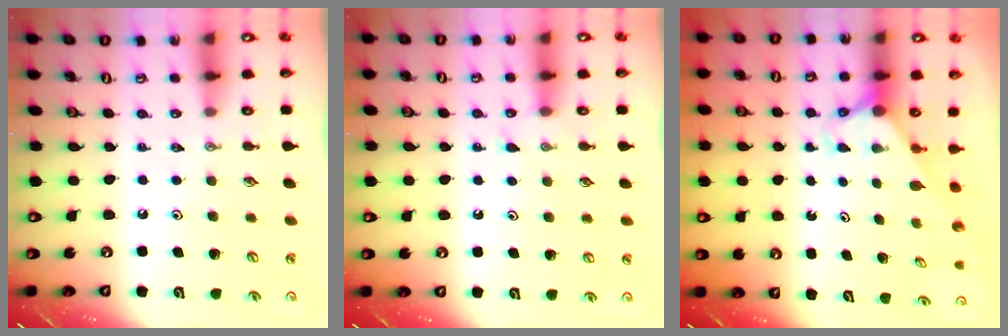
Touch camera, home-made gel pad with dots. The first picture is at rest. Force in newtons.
{"total": 3.7, "press": 3.6, "slide": 0.5}
{"total": 2.9, "press": 2.9, "slide": 0.0}